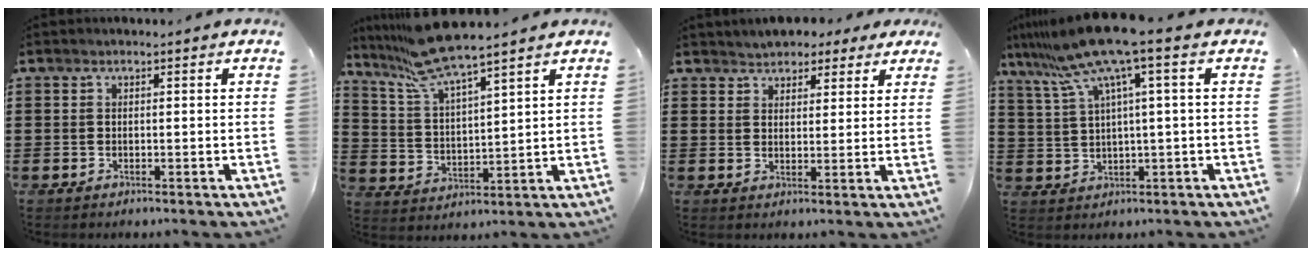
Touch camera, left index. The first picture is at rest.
{"total": 8.5, "force": [7.4, 0.2, 4.2], "torque": [-0.107, -0.027, 0.133]}
{"total": 3.4, "force": [3.0, 1.6, -0.1], "torque": [-0.014, -0.001, 0.055]}
{"total": 9.4, "force": [4.8, -0.2, 8.0], "torque": [-0.189, -0.030, 0.076]}